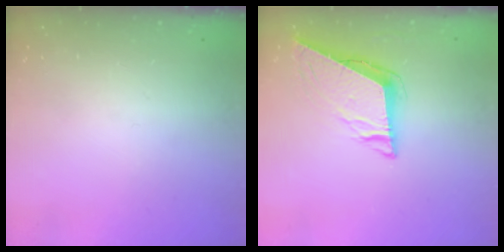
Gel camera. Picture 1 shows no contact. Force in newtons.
{"total": 7.7, "press": 7.7, "slide": 0.3}